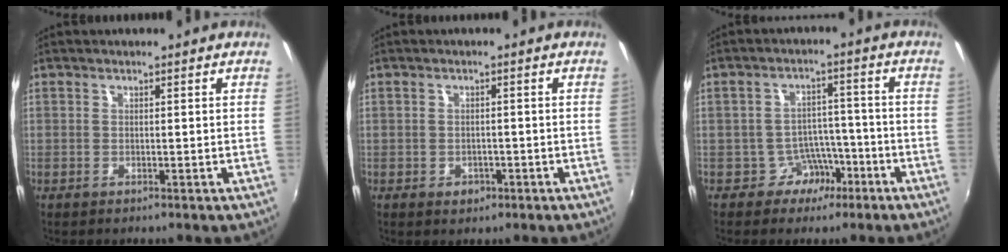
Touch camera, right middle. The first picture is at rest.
{"total": 2.4, "force": [-1.1, 1.9, 0.9], "torque": [-0.017, -0.002, -0.014]}
{"total": 5.5, "force": [-3.5, 4.1, 1.1], "torque": [-0.022, 0.022, -0.046]}